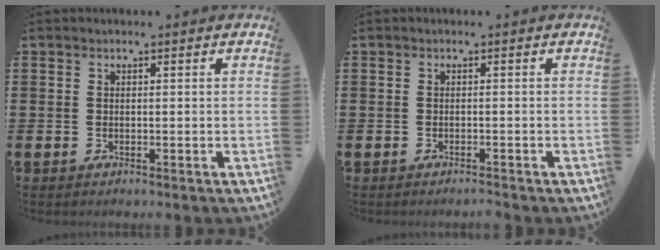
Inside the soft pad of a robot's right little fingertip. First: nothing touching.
{"total": 0.5, "force": [-0.5, 0.0, 0.1], "torque": [-0.003, -0.002, -0.010]}